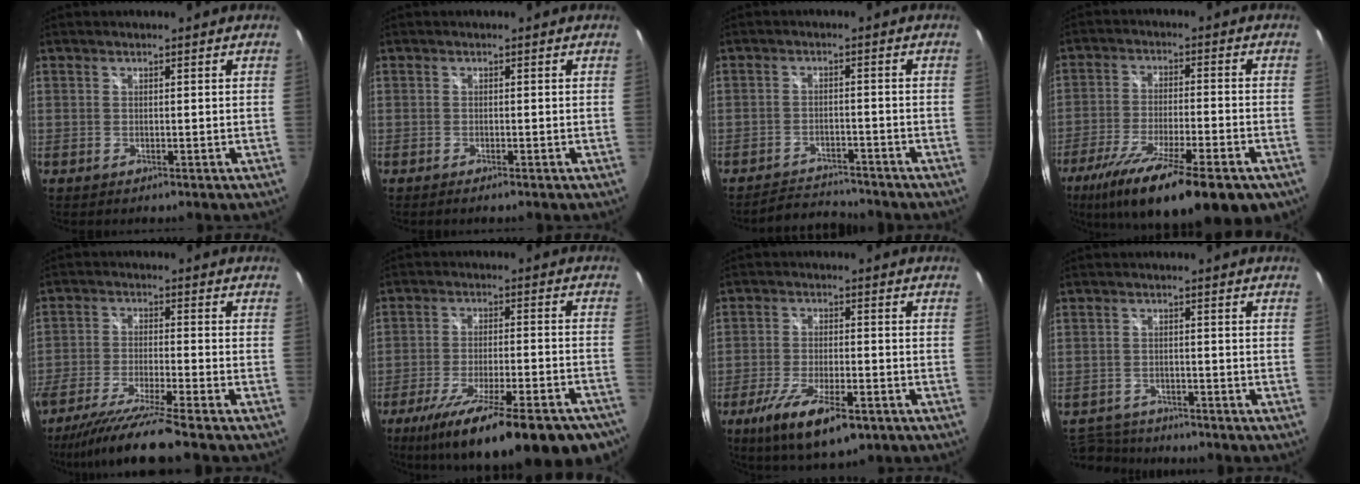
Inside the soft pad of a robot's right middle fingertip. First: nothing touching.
{"total": 0.9, "force": [-0.8, -0.1, 0.5], "torque": [-0.009, -0.002, -0.015]}
{"total": 6.4, "force": [-6.2, 1.0, 0.7], "torque": [-0.032, 0.005, -0.099]}
{"total": 21.1, "force": [-13.7, 5.0, 15.2], "torque": [-0.270, -0.060, -0.218]}
{"total": 12.7, "force": [-10.7, -1.2, 6.8], "torque": [-0.148, -0.033, -0.190]}
{"total": 26.2, "force": [-19.4, 6.3, 16.4], "torque": [-0.268, -0.062, -0.272]}
{"total": 12.5, "force": [-7.2, 3.8, 9.5], "torque": [-0.200, -0.041, -0.126]}
{"total": 8.6, "force": [-7.8, 3.2, 2.0], "torque": [-0.067, 0.001, -0.130]}